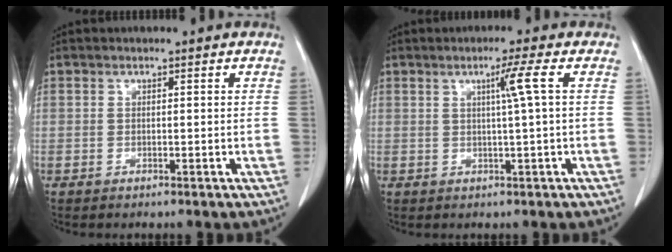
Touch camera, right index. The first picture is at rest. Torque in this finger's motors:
{"motor_torque": [-0.03, 0.20, 0.04, 0.02]}